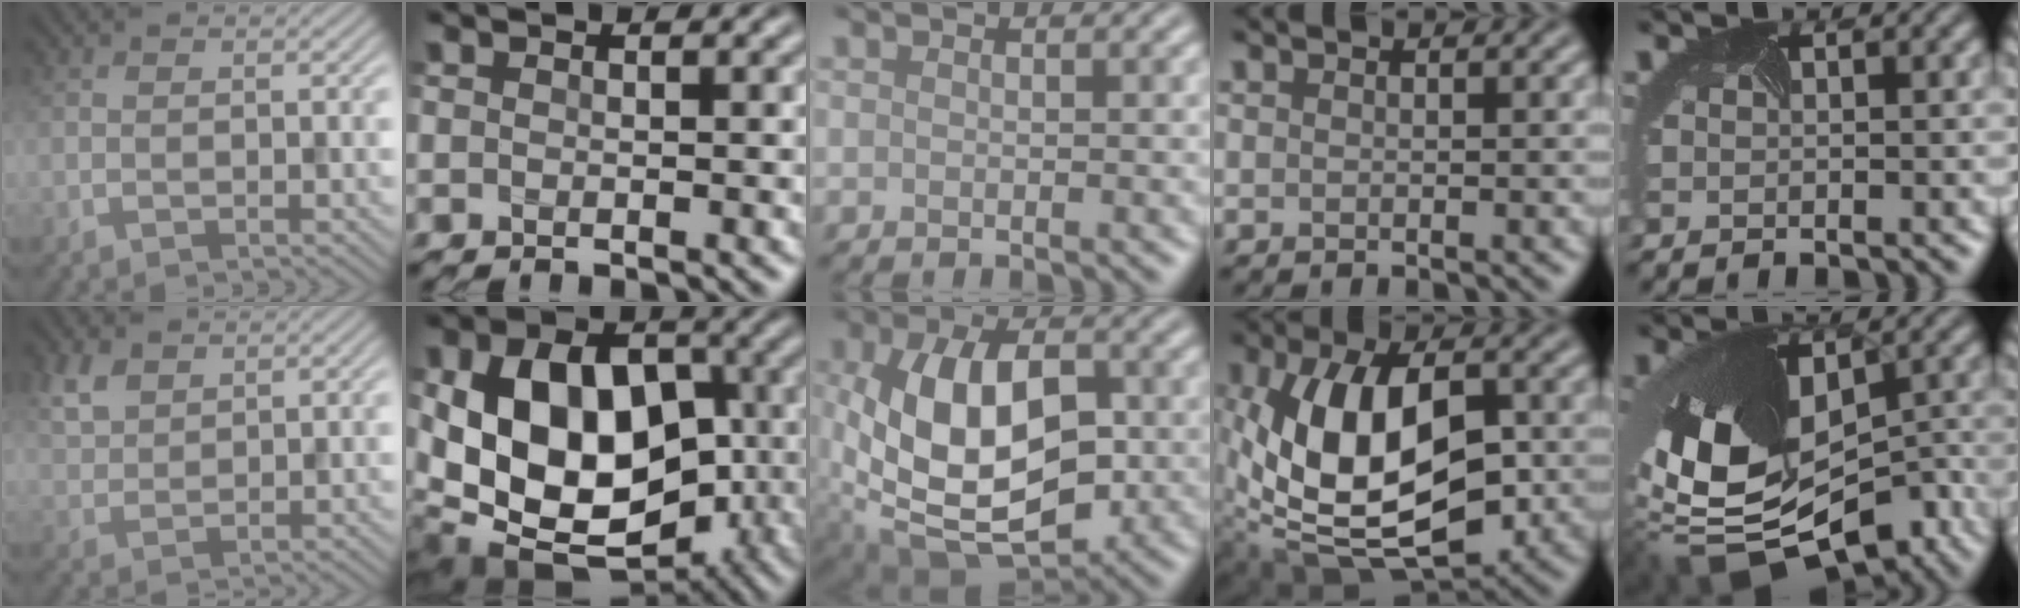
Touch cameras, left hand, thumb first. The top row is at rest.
{"thumb": {"total": 4.1, "force": [2.7, 2.2, 2.3], "torque": [-0.063, 0.003, 0.061]}, "index": {"total": 15.0, "force": [-2.1, 10.1, 10.9], "torque": [-0.202, -0.004, -0.032]}, "middle": {"total": 12.8, "force": [-0.6, 7.9, 10.0], "torque": [-0.205, -0.015, -0.001]}, "ring": {"total": 13.6, "force": [-0.7, 7.5, 11.3], "torque": [-0.225, 0.000, -0.010]}, "little": {"total": 15.0, "force": [-5.1, 8.9, 10.9], "torque": [-0.235, -0.044, -0.057]}}